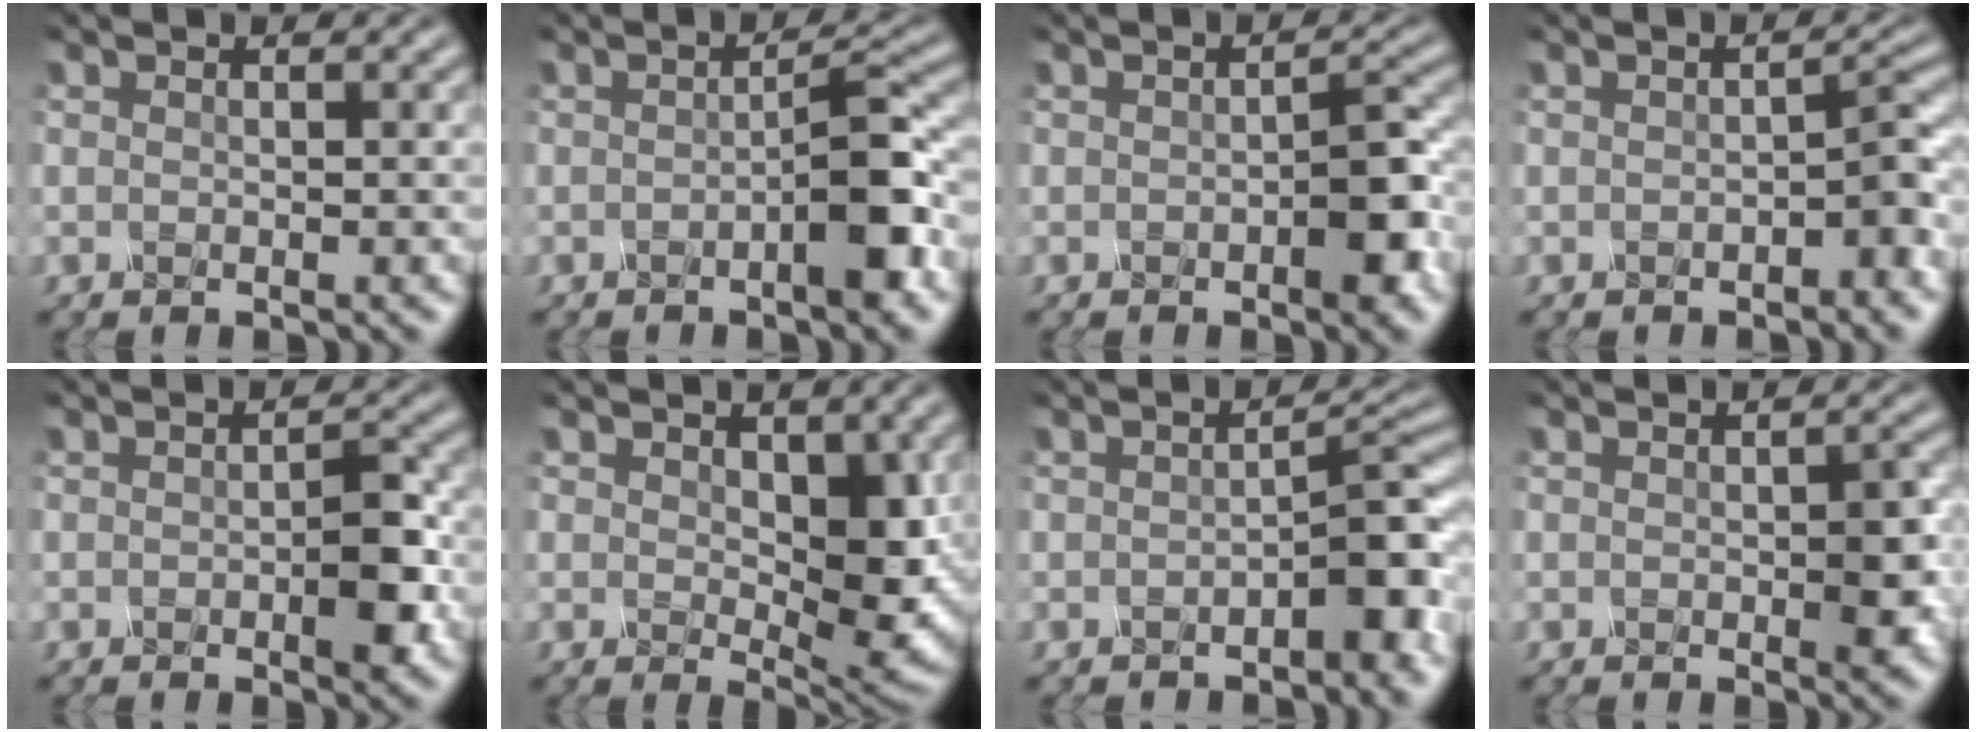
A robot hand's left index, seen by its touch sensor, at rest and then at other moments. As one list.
[{"total": 3.4, "force": [-1.4, 0.2, 3.1], "torque": [-0.056, 0.008, -0.021]}, {"total": 3.2, "force": [-1.5, 0.5, 2.8], "torque": [-0.057, 0.000, -0.017]}, {"total": 1.9, "force": [-1.2, 0.0, 1.5], "torque": [-0.036, 0.007, -0.012]}, {"total": 2.9, "force": [-1.1, 0.7, 2.6], "torque": [-0.057, -0.001, -0.010]}, {"total": 5.8, "force": [0.2, 3.0, 5.0], "torque": [-0.088, -0.010, 0.017]}, {"total": 3.3, "force": [-1.8, 0.4, 2.7], "torque": [-0.051, 0.009, -0.023]}, {"total": 2.7, "force": [-0.9, 0.8, 2.4], "torque": [-0.052, -0.002, -0.003]}]